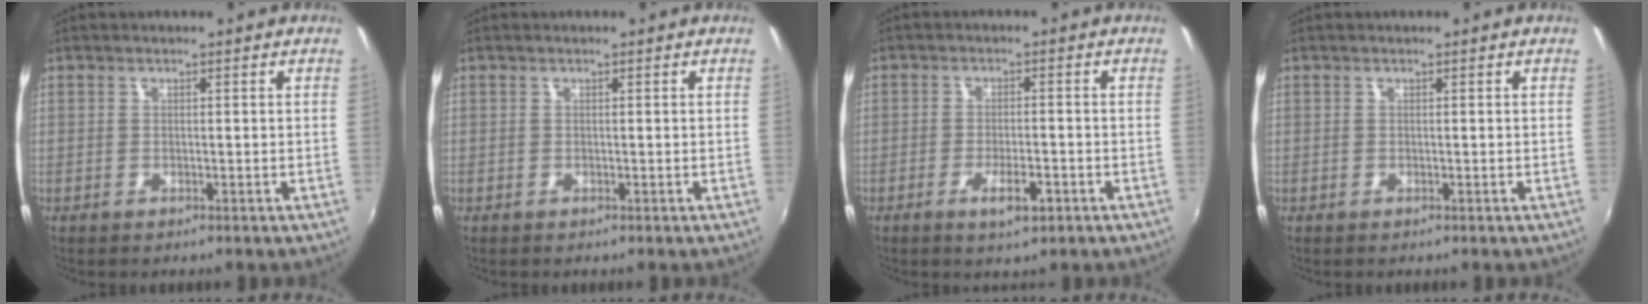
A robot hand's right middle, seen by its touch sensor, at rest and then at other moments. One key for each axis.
{"total": 0.0}
{"total": 4.5, "fx": -2.4, "fy": 1.4, "fz": 3.5, "tx": -0.074, "ty": -0.008, "tz": -0.039}
{"total": 0.0}